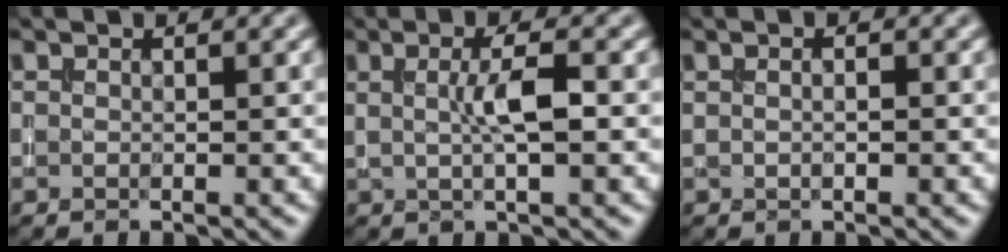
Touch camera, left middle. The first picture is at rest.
{"total": 3.1, "force": [0.3, 0.5, 3.0], "torque": [-0.055, 0.005, 0.003]}
{"total": 1.8, "force": [0.6, 0.9, 1.4], "torque": [0.001, 0.011, -0.010]}